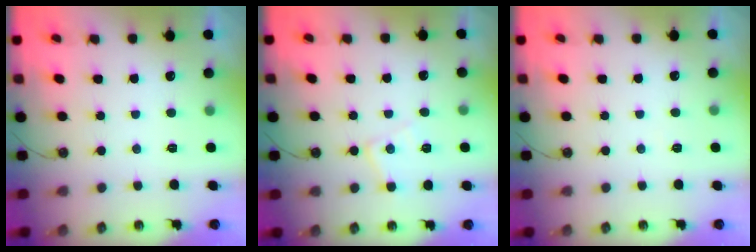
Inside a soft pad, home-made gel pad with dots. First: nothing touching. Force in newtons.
{"total": 8.1, "press": 8.0, "slide": 0.6}
{"total": 2.6, "press": 2.5, "slide": 0.5}